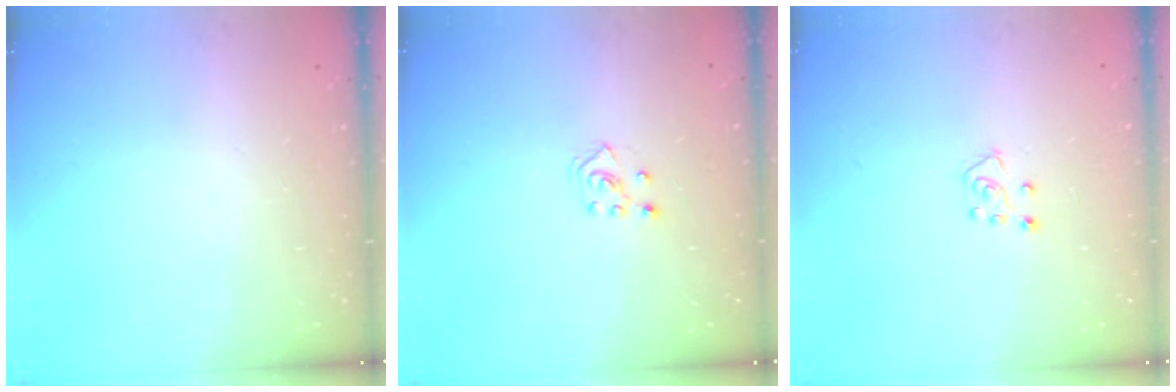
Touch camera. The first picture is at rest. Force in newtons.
{"total": 2.8, "press": 2.7, "slide": 0.5}
{"total": 5.3, "press": 5.3, "slide": 0.4}